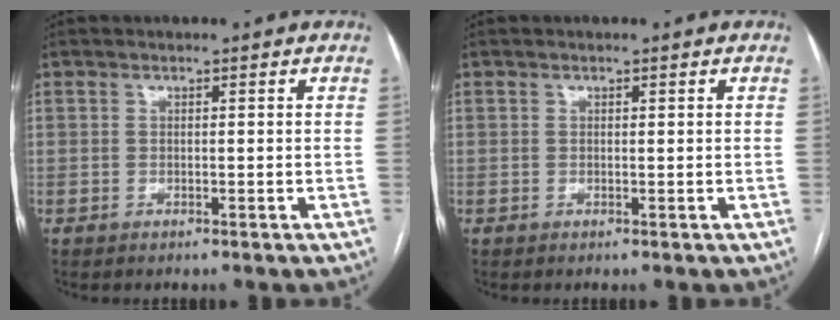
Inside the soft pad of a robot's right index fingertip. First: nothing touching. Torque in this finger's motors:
{"motor_torque": [0.08, 0.12, 0.00, 0.00]}